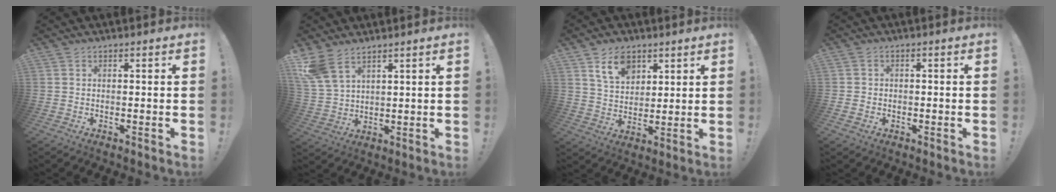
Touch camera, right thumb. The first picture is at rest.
{"total": 8.9, "force": [6.3, 4.3, 4.6], "torque": [-0.090, -0.026, 0.124]}
{"total": 10.2, "force": [6.1, 6.5, 5.1], "torque": [-0.085, -0.022, 0.116]}
{"total": 1.8, "force": [-0.3, 1.7, 0.5], "torque": [-0.007, 0.003, -0.005]}